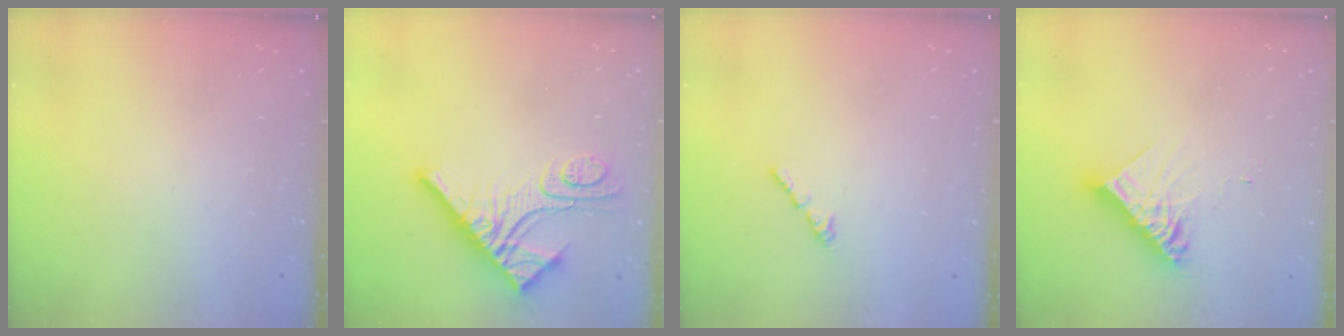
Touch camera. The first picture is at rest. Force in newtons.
{"total": 13.9, "press": 13.8, "slide": 1.1}
{"total": 0.7, "press": 0.6, "slide": 0.4}
{"total": 12.1, "press": 12.0, "slide": 1.1}